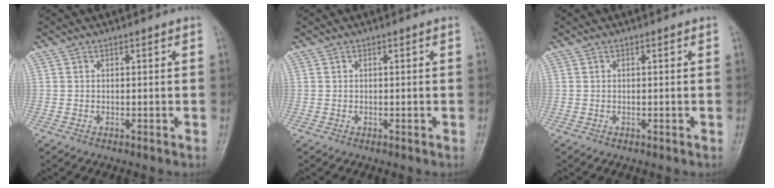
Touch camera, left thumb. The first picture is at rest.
{"total": 0.0}
{"total": 0.0}